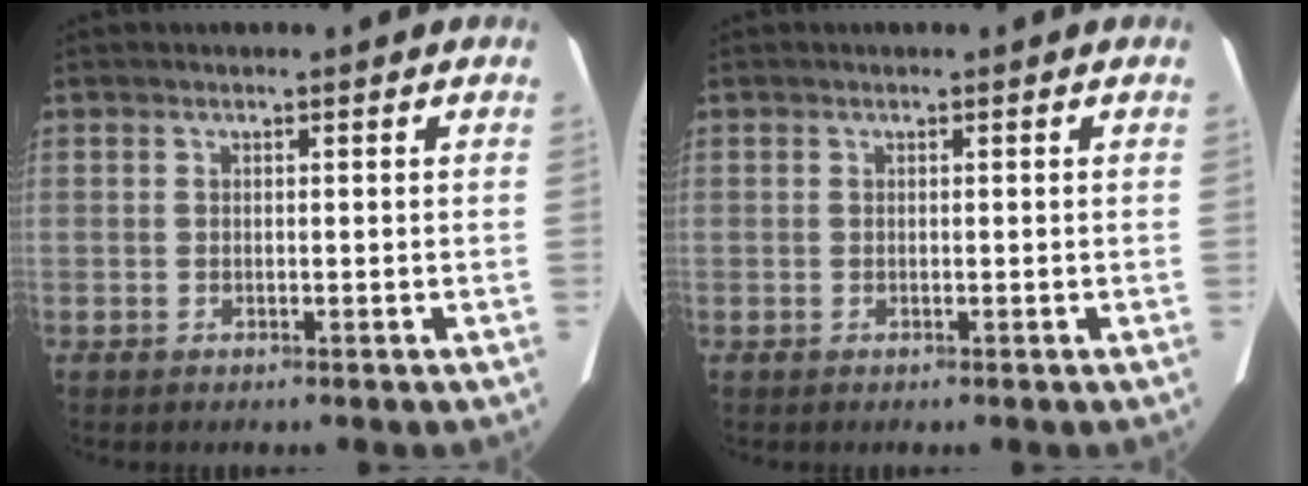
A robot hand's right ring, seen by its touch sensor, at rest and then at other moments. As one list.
[{"total": 0.0}]